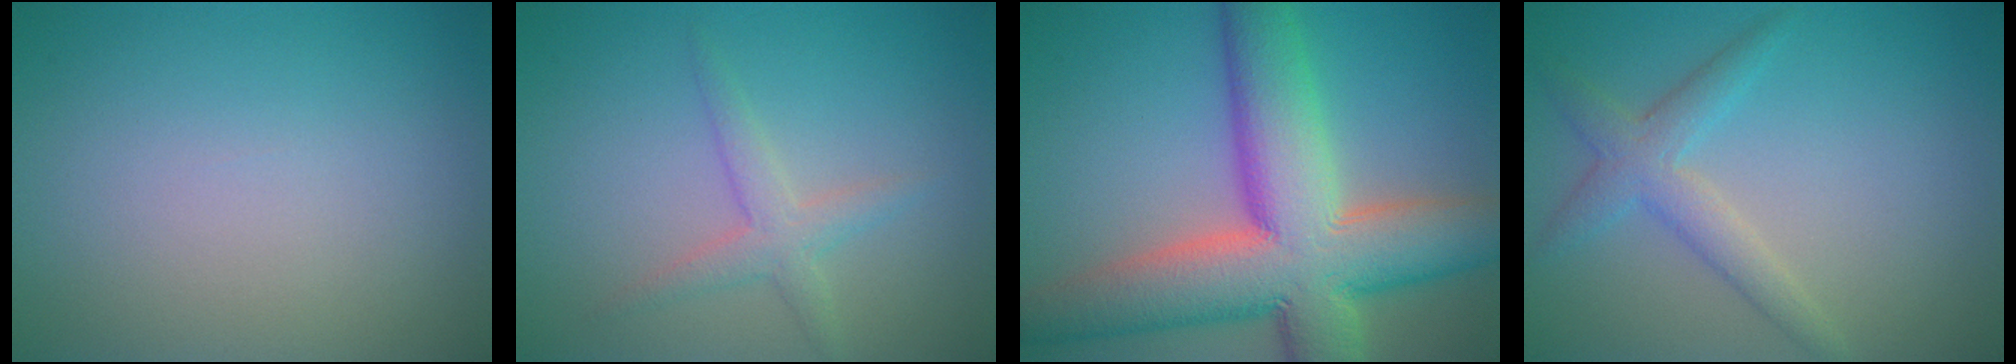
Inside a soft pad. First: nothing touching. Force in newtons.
{"total": 2.2, "press": 2.2, "slide": 0.1}
{"total": 13.4, "press": 13.4, "slide": 1.0}
{"total": 2.9, "press": 2.9, "slide": 0.2}